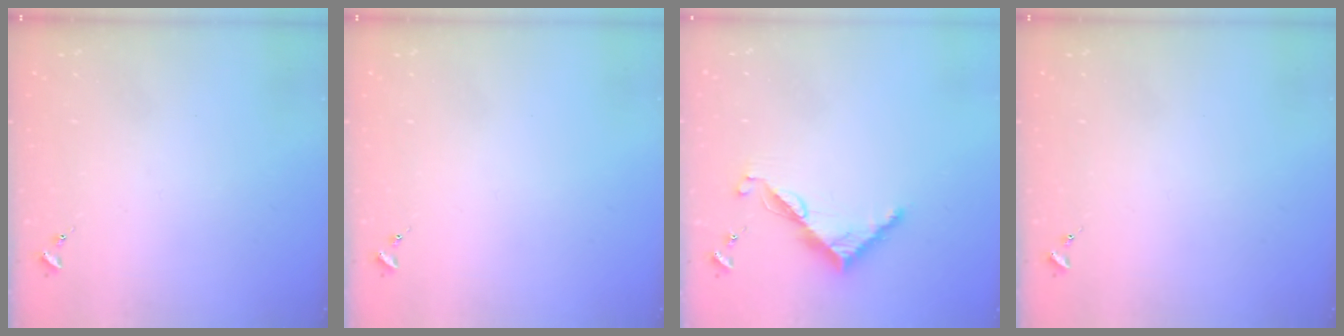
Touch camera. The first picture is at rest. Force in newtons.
{"total": 0.0}
{"total": 7.5, "press": 7.4, "slide": 0.6}
{"total": 0.0}